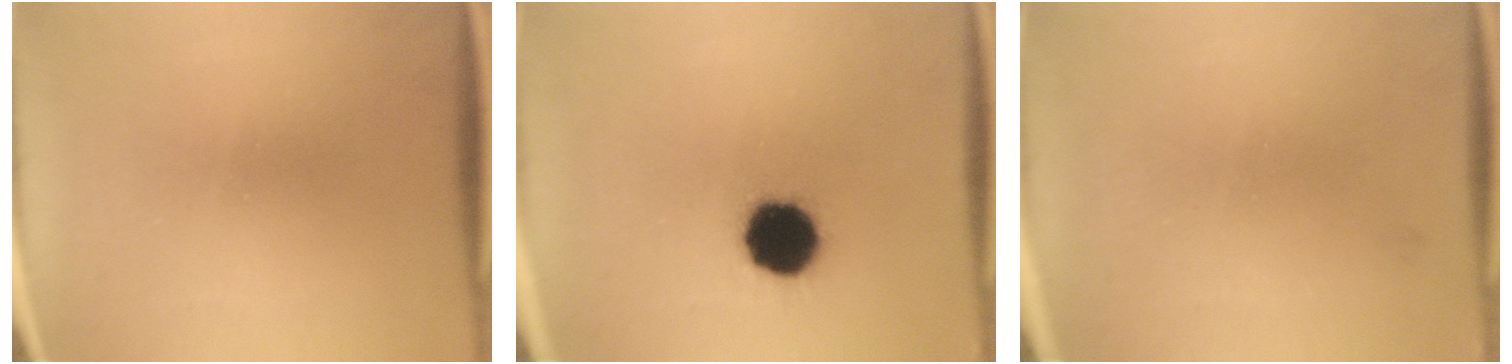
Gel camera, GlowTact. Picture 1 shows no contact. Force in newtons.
{"total": 13.5}
{"total": 1.1}